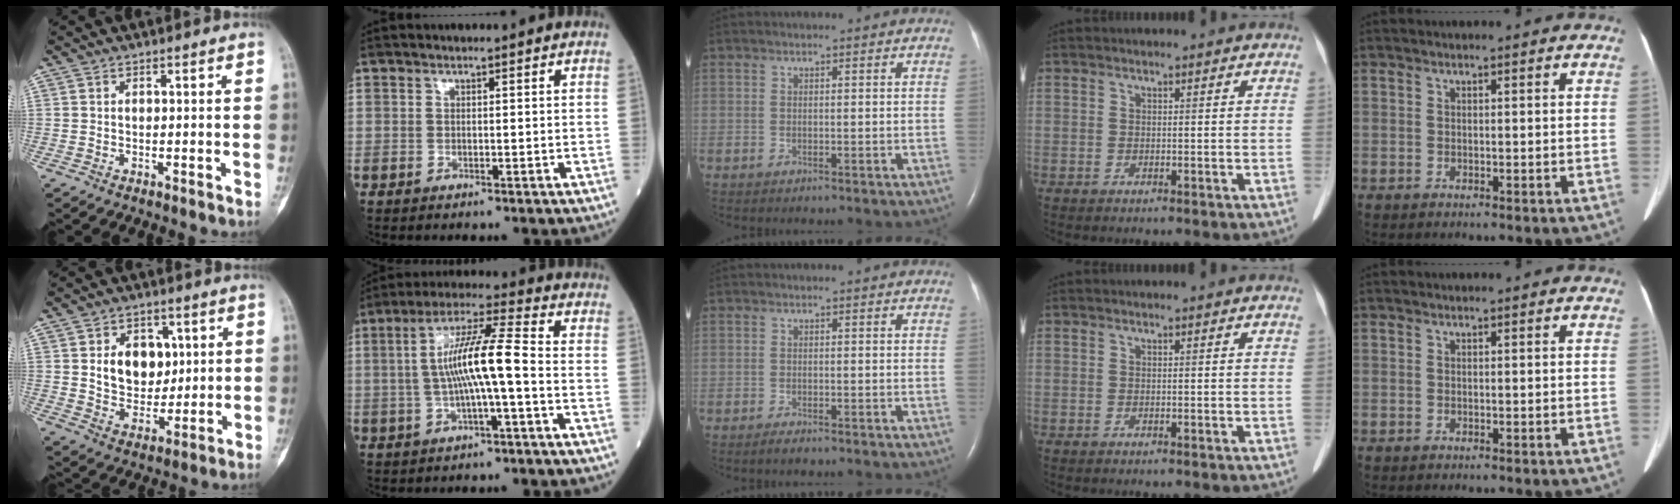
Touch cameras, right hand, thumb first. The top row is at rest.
{"thumb": {"total": 10.9, "force": [2.5, 8.1, 6.8], "torque": [-0.060, -0.013, 0.051]}, "index": {"total": 10.0, "force": [-1.0, 0.4, 9.9], "torque": [-0.184, 0.017, -0.024]}, "middle": {"total": 1.2, "force": [-1.0, 0.2, 0.7], "torque": [-0.017, -0.003, -0.016]}}